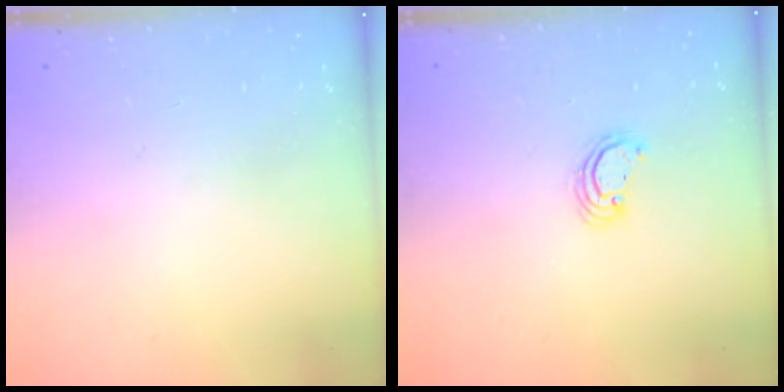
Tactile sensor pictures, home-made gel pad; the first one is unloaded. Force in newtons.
{"total": 3.0, "press": 3.0, "slide": 0.3}